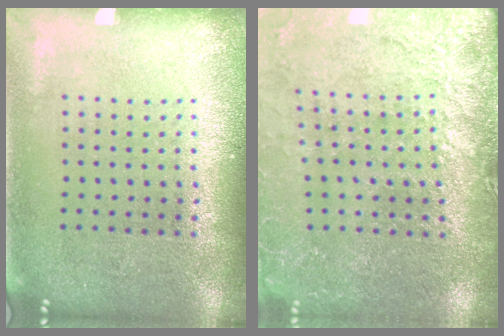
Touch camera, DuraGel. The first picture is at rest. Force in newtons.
{"total": 2.9, "press": 2.9, "slide": 0.3}